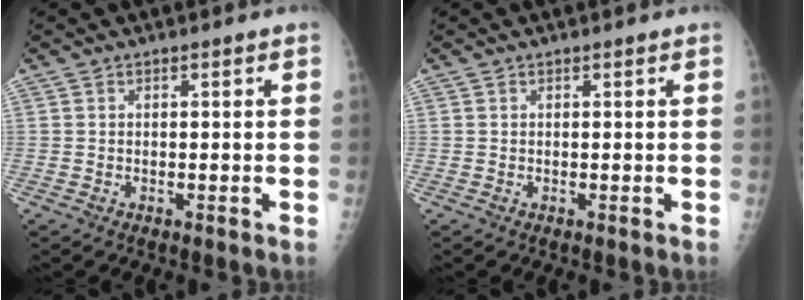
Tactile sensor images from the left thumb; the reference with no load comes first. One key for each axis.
{"total": 0.0}